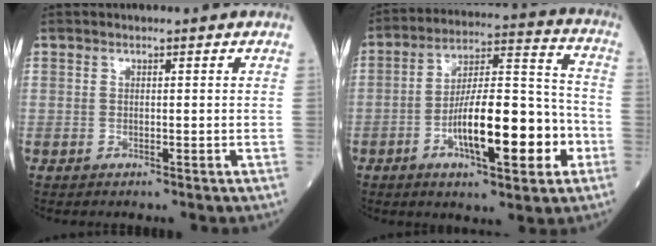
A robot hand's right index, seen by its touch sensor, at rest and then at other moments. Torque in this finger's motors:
{"motor_torque": [1.84, -0.29, 1.05, 0.21]}